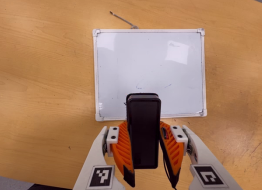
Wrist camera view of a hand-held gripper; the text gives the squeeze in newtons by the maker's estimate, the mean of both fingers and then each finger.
{"total": 7.8, "left": 7.0, "right": 8.7}